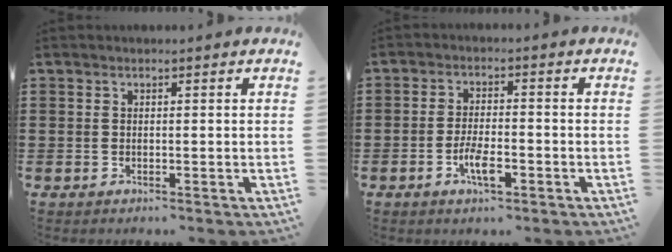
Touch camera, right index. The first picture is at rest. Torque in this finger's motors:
{"motor_torque": [1.65, 0.49, 0.37, 0.08]}